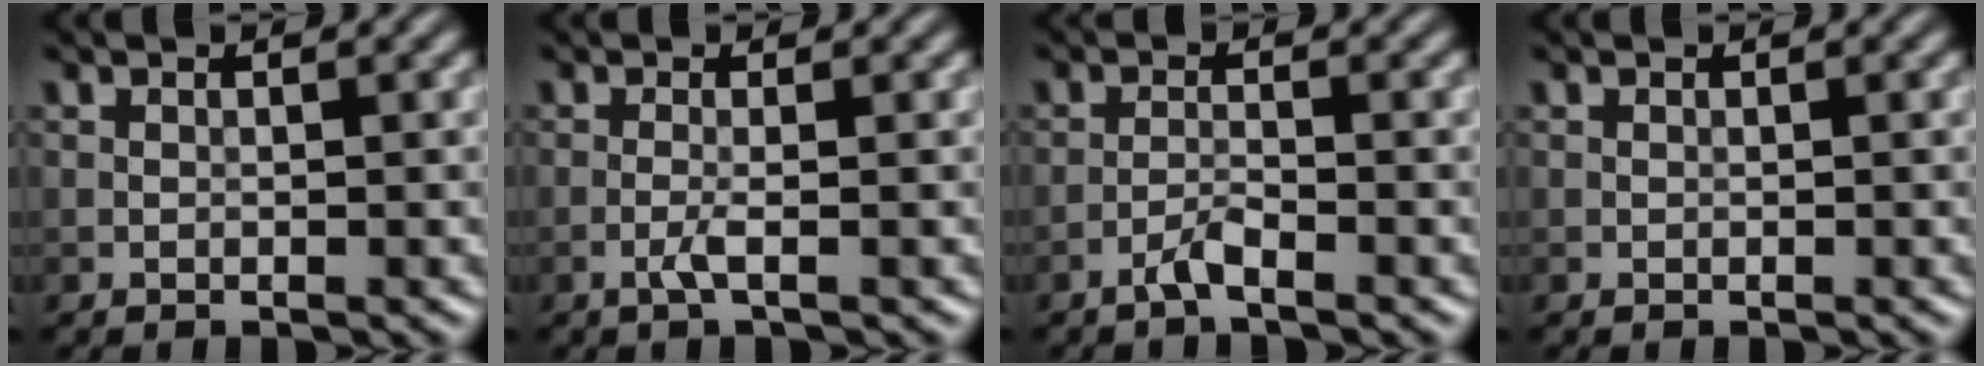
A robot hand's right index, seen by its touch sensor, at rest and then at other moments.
{"total": 1.5, "force": [-0.6, 0.1, 1.4], "torque": [-0.026, 0.002, -0.016]}
{"total": 1.6, "force": [-1.2, 0.1, 1.1], "torque": [-0.021, 0.006, -0.029]}
{"total": 0.0}